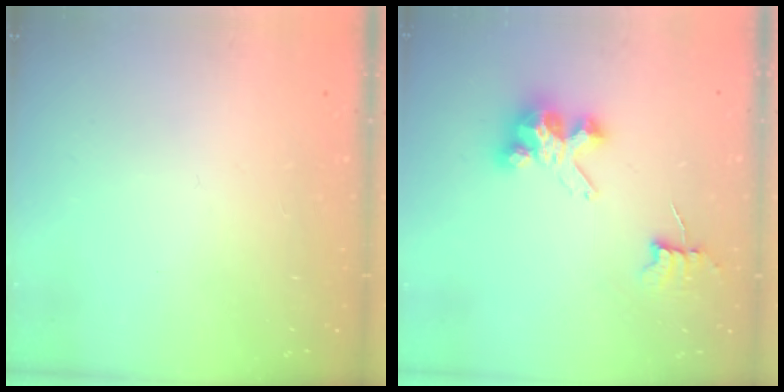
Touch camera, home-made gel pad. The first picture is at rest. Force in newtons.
{"total": 6.8, "press": 6.8, "slide": 0.5}